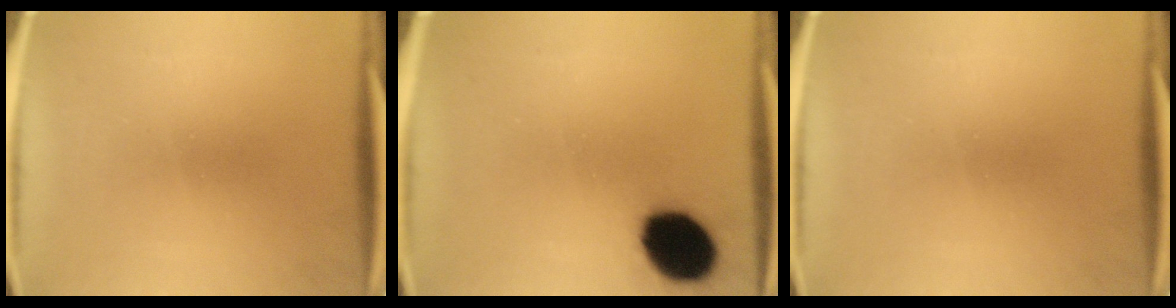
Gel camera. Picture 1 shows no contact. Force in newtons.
{"total": 14.5}
{"total": 0.0}